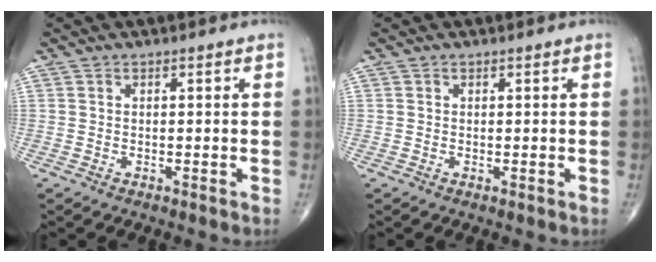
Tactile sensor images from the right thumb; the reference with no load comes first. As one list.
[{"total": 0.0}]